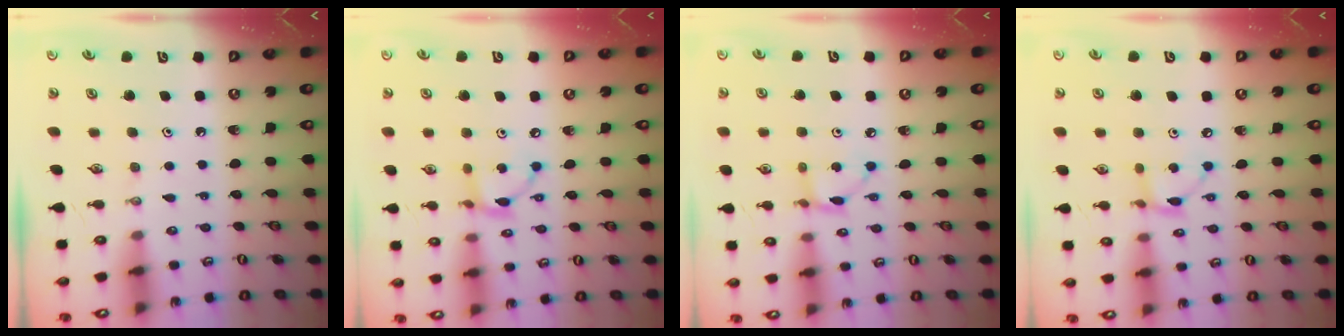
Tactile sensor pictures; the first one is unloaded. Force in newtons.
{"total": 8.5, "press": 8.5, "slide": 0.4}
{"total": 3.4, "press": 3.4, "slide": 0.2}
{"total": 6.3, "press": 6.3, "slide": 0.2}